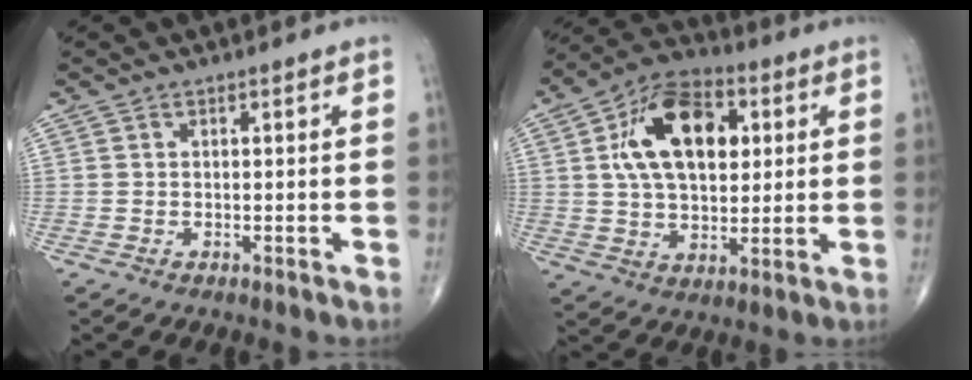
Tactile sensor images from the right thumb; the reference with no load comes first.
{"total": 17.6, "force": [4.5, 10.6, 13.3], "torque": [-0.203, 0.007, 0.074]}